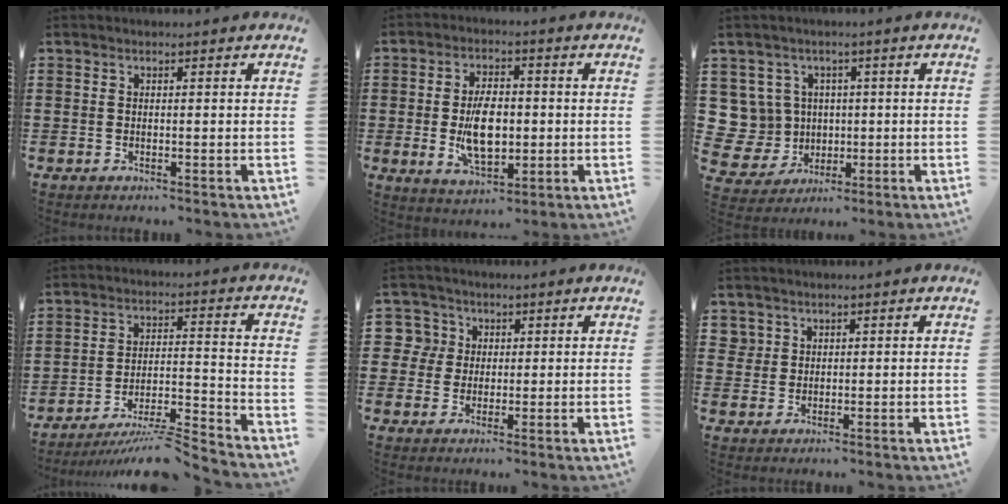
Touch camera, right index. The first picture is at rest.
{"total": 8.2, "force": [-0.8, 4.5, 6.8], "torque": [-0.126, -0.003, -0.018]}
{"total": 7.7, "force": [1.4, 7.4, 1.6], "torque": [-0.098, -0.002, 0.028]}
{"total": 7.0, "force": [-6.5, 0.0, 2.7], "torque": [-0.044, 0.000, -0.125]}
{"total": 4.6, "force": [1.2, 4.5, 0.4], "torque": [-0.023, 0.012, 0.019]}
{"total": 2.2, "force": [1.3, 1.7, 0.0], "torque": [-0.010, 0.007, 0.026]}